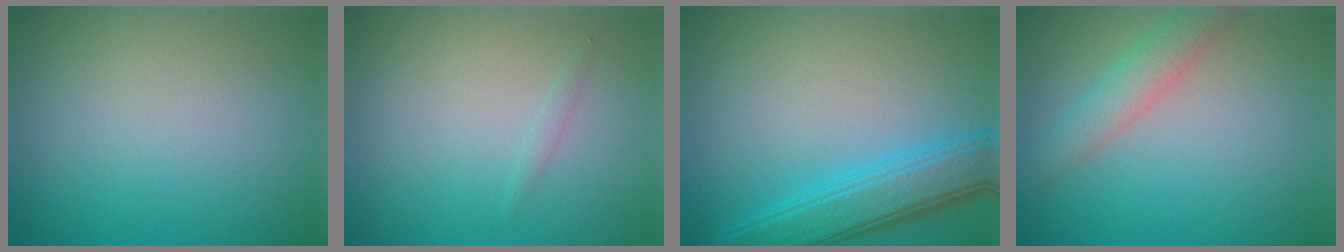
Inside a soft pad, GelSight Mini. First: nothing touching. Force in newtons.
{"total": 0.5, "press": 0.5, "slide": 0.0}
{"total": 5.5, "press": 5.5, "slide": 0.1}
{"total": 2.9, "press": 2.9, "slide": 0.1}